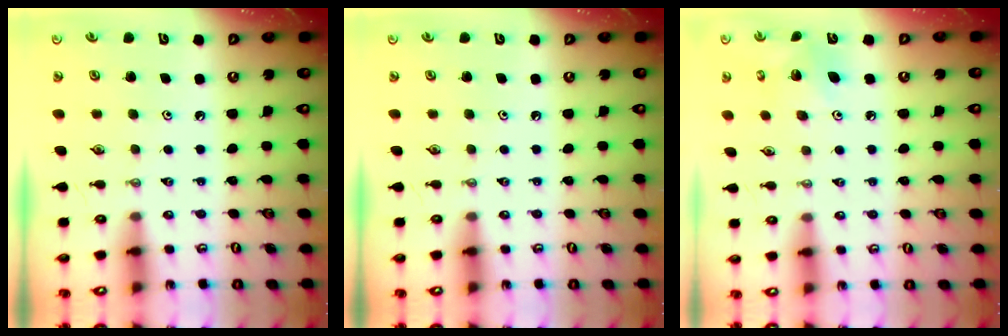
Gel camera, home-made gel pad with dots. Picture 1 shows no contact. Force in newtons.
{"total": 0.0}
{"total": 6.3, "press": 6.3, "slide": 0.1}